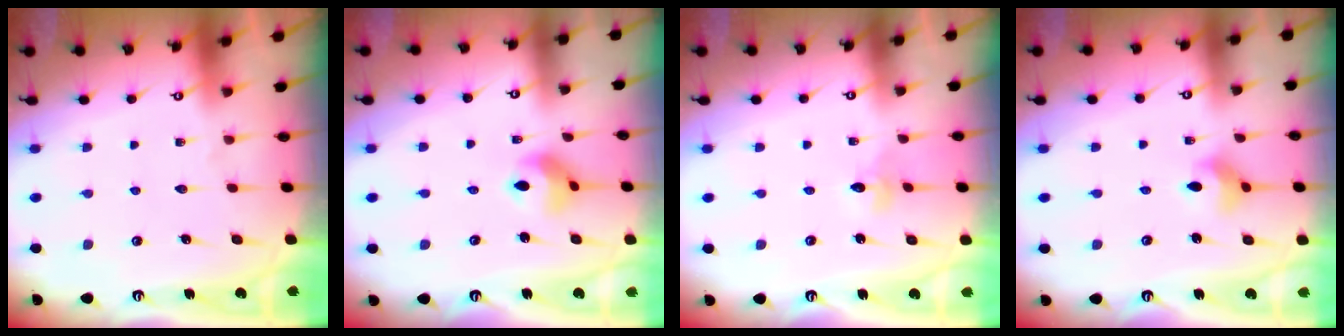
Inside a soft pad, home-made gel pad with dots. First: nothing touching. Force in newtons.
{"total": 7.2, "press": 7.2, "slide": 0.2}
{"total": 2.8, "press": 2.7, "slide": 0.3}
{"total": 5.1, "press": 5.0, "slide": 1.3}